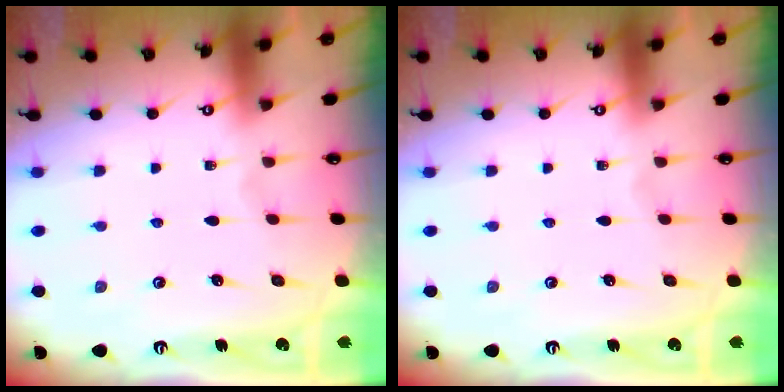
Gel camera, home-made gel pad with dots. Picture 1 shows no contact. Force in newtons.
{"total": 0.0}